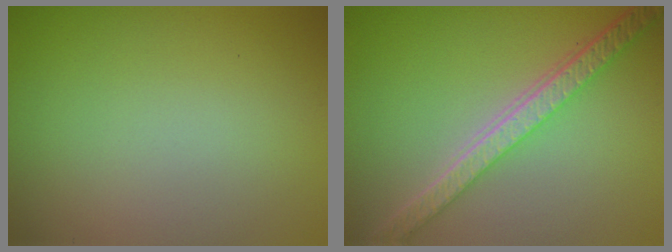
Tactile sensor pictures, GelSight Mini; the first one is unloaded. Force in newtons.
{"total": 5.7, "press": 4.3, "slide": 3.7}